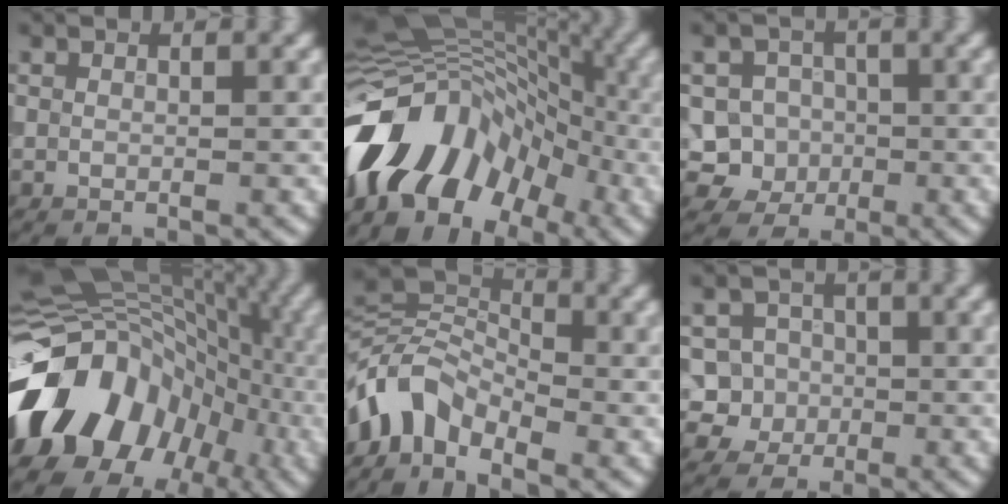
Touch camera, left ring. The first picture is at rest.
{"total": 14.1, "force": [-5.9, 9.2, 8.8], "torque": [-0.162, 0.015, -0.115]}
{"total": 5.1, "force": [-1.1, 4.8, 1.3], "torque": [-0.002, 0.012, -0.042]}
{"total": 15.2, "force": [-3.6, 11.7, 9.1], "torque": [-0.165, 0.005, -0.081]}
{"total": 5.4, "force": [-3.0, 3.3, 3.1], "torque": [-0.051, 0.006, -0.073]}
{"total": 5.4, "force": [-1.0, 5.1, 1.4], "torque": [-0.002, 0.023, -0.040]}